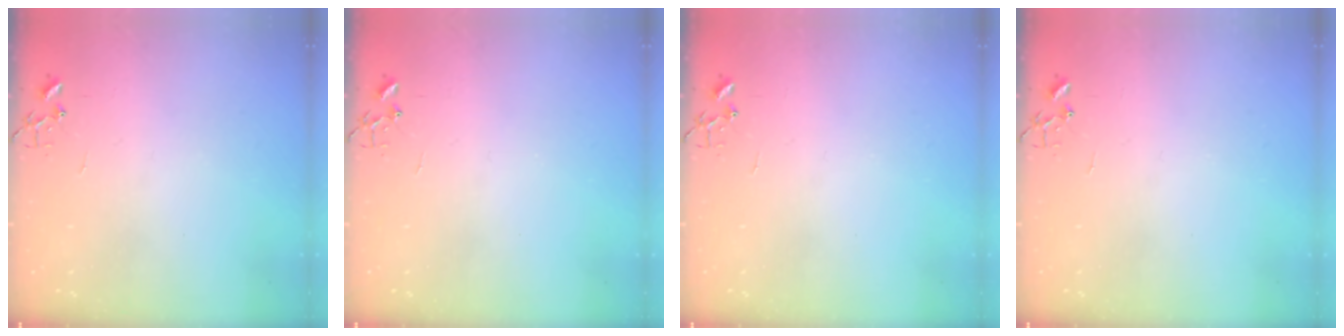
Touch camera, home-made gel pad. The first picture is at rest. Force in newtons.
{"total": 0.0}
{"total": 0.0}
{"total": 0.0}